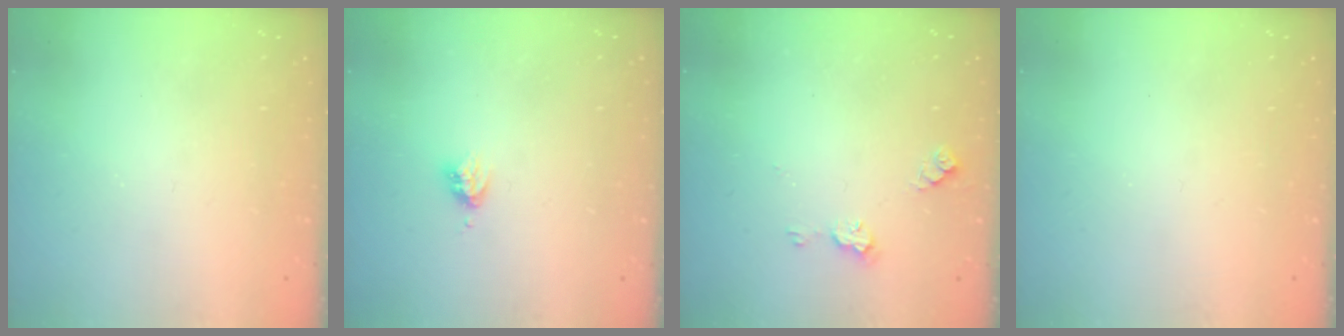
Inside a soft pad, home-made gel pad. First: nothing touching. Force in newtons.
{"total": 3.2, "press": 3.2, "slide": 0.3}
{"total": 5.1, "press": 5.0, "slide": 0.6}
{"total": 0.0}